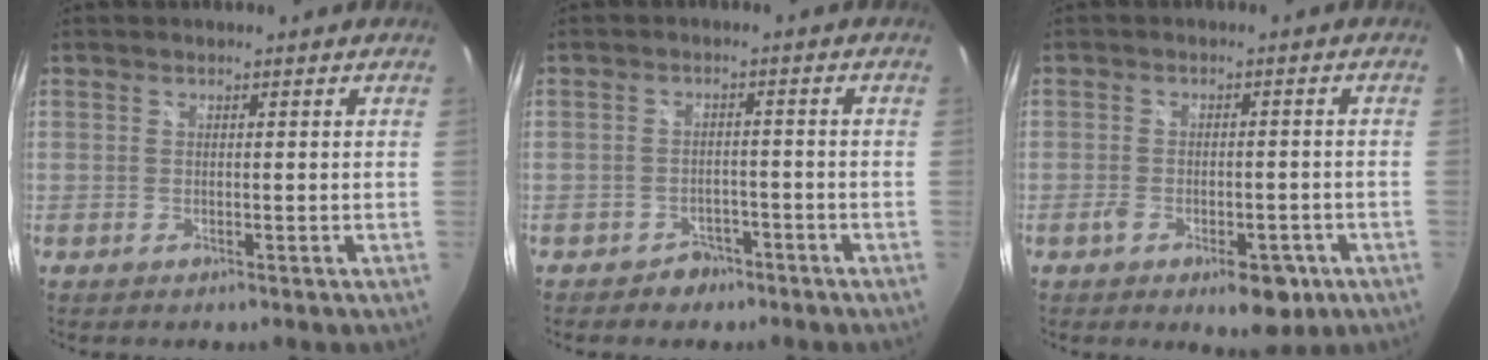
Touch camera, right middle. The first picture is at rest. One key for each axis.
{"total": 3.9, "fx": -2.8, "fy": 2.7, "fz": 0.4, "tx": -0.014, "ty": 0.009, "tz": -0.040}
{"total": 7.7, "fx": -4.2, "fy": 3.6, "fz": 5.4, "tx": -0.089, "ty": -0.009, "tz": -0.061}